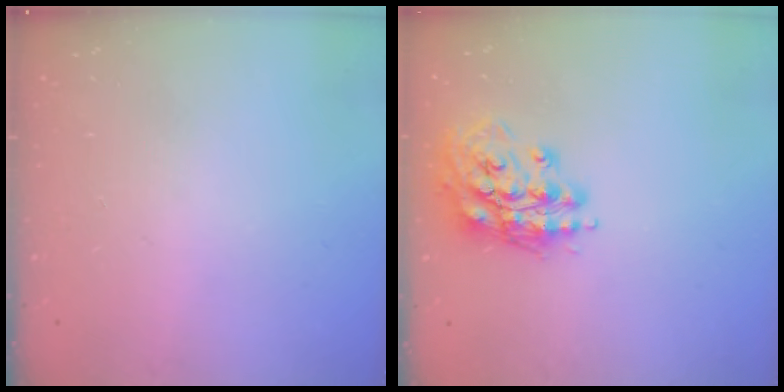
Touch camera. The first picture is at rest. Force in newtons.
{"total": 14.9, "press": 14.9, "slide": 1.6}